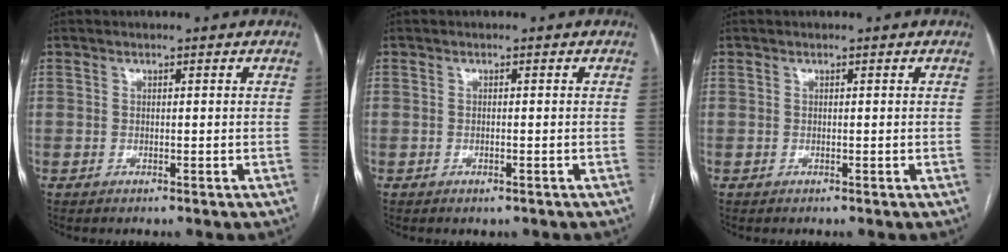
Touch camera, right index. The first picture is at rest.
{"total": 0.8, "force": [-0.4, 0.3, 0.6], "torque": [-0.013, -0.002, -0.003]}
{"total": 0.0}